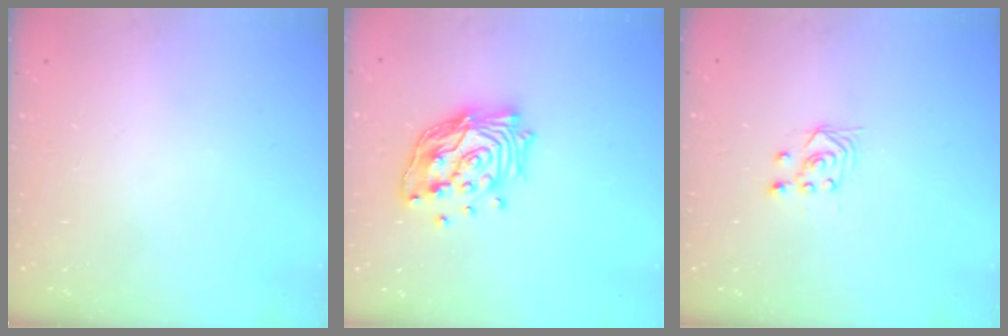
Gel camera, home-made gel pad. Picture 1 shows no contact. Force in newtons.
{"total": 18.0, "press": 17.9, "slide": 2.4}
{"total": 2.8, "press": 2.4, "slide": 1.4}